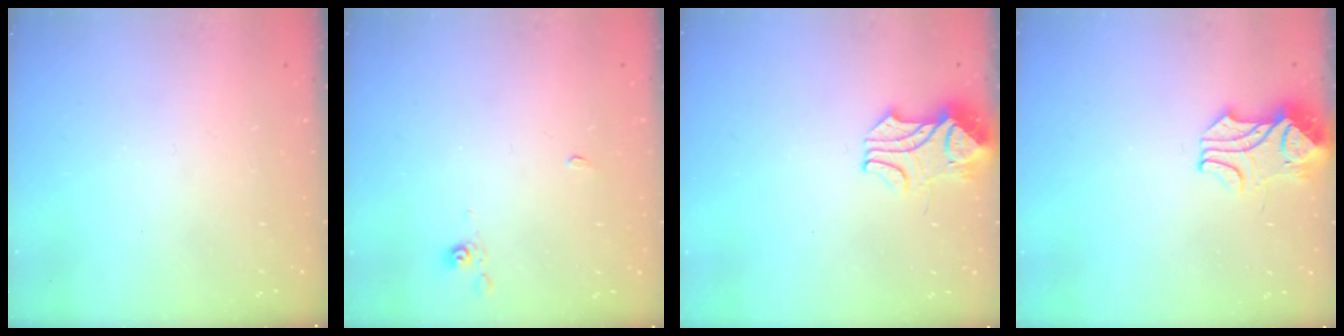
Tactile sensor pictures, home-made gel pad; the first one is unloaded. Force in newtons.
{"total": 2.9, "press": 2.9, "slide": 0.6}
{"total": 2.6, "press": 2.4, "slide": 1.0}
{"total": 2.5, "press": 2.3, "slide": 0.9}